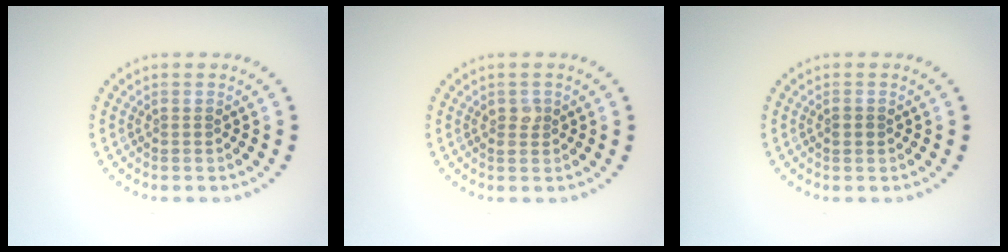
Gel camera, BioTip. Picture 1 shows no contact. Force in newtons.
{"total": 1.1, "press": 1.1, "slide": 0.0}
{"total": 1.2, "press": 1.2, "slide": 0.2}